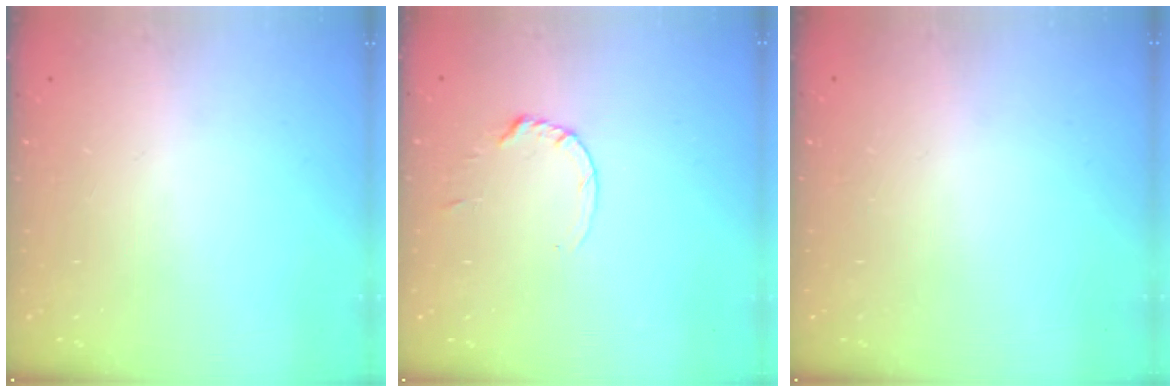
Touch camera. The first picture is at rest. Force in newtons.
{"total": 1.8, "press": 1.7, "slide": 0.2}
{"total": 2.6, "press": 2.6, "slide": 0.2}